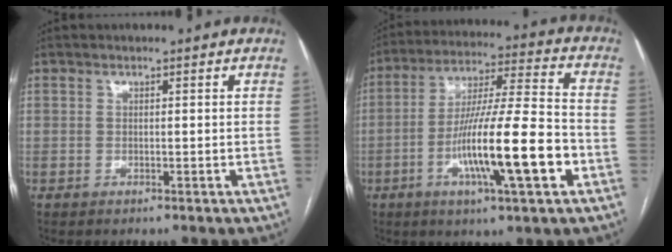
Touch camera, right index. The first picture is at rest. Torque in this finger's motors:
{"motor_torque": [1.27, -0.87, 1.05, 0.21]}